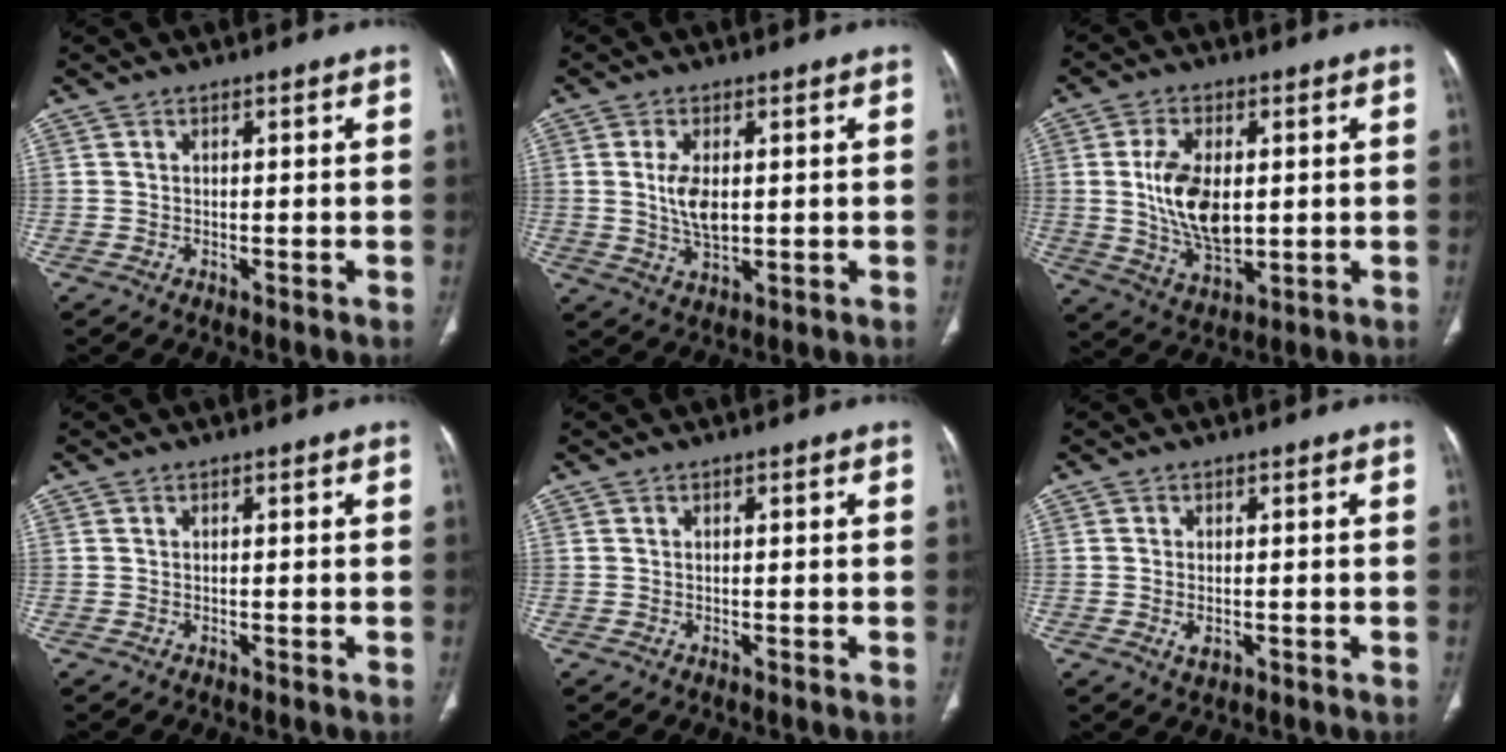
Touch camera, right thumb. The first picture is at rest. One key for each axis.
{"total": 5.9, "fx": 0.7, "fy": 3.0, "fz": 5.1, "tx": -0.096, "ty": -0.010, "tz": 0.018}
{"total": 12.1, "fx": 1.0, "fy": 6.7, "fz": 10.0, "tx": -0.177, "ty": -0.015, "tz": 0.029}
{"total": 0.0}
{"total": 0.0}
{"total": 2.3, "fx": -0.5, "fy": 1.4, "fz": 1.7, "tx": -0.032, "ty": -0.001, "tz": -0.007}